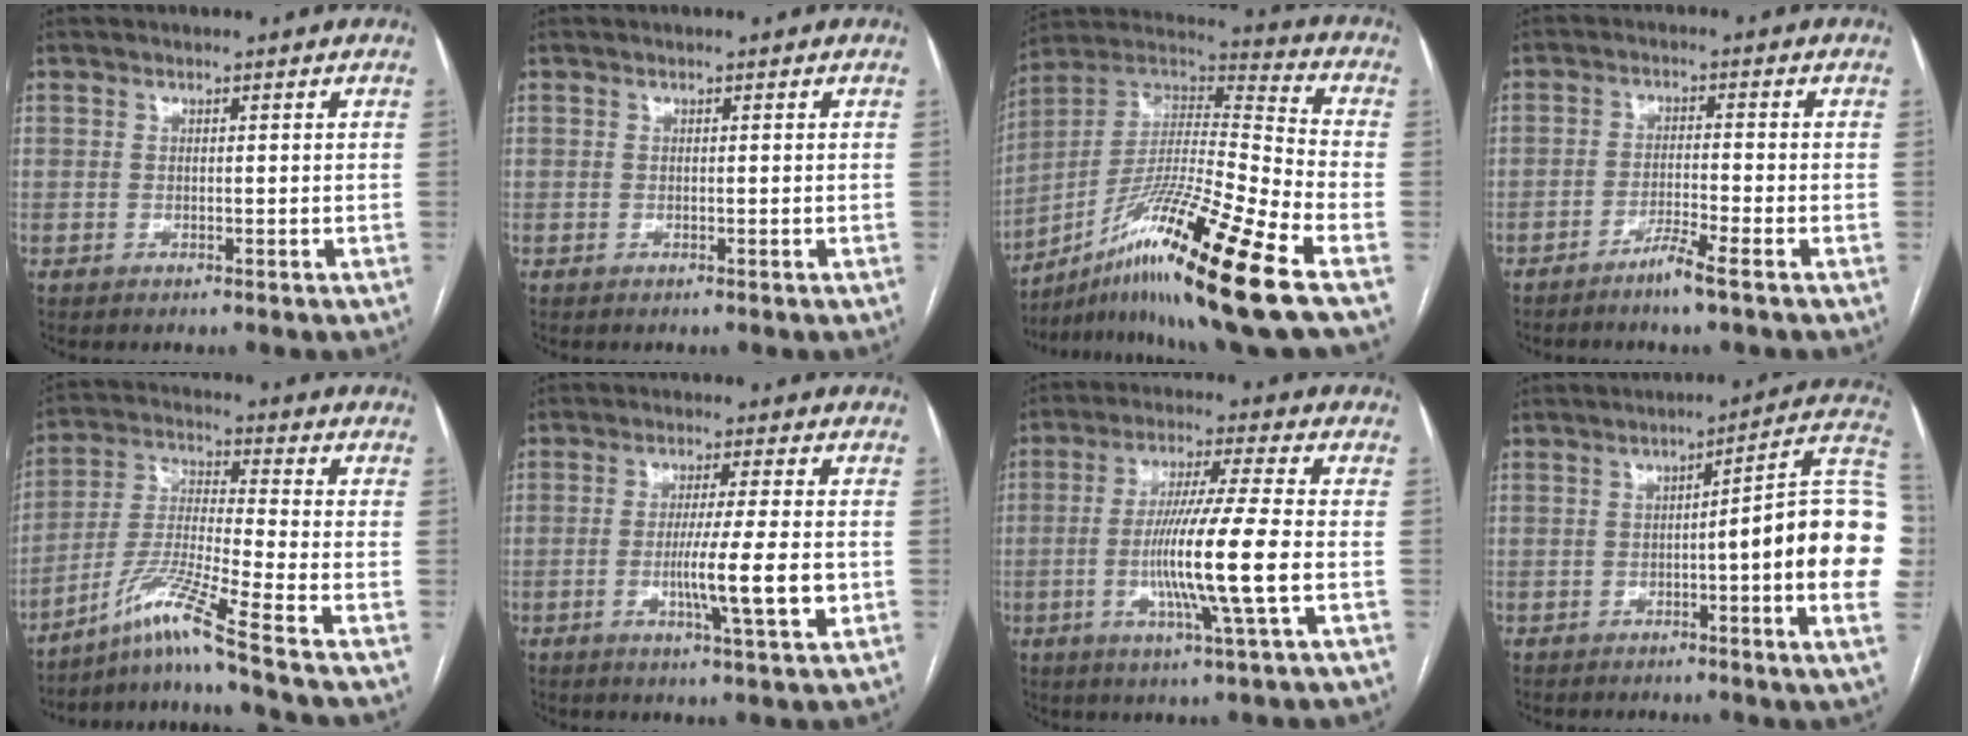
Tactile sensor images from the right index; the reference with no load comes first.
{"total": 0.0}
{"total": 23.2, "force": [-13.2, -0.8, 19.1], "torque": [-0.331, -0.020, -0.235]}
{"total": 3.8, "force": [-2.8, -0.6, 2.5], "torque": [-0.048, -0.006, -0.056]}
{"total": 10.9, "force": [-7.9, -3.0, 7.0], "torque": [-0.150, -0.016, -0.145]}
{"total": 8.8, "force": [-1.8, -0.5, 8.6], "torque": [-0.144, -0.019, -0.033]}
{"total": 12.7, "force": [-2.5, -1.1, 12.4], "torque": [-0.236, -0.013, -0.052]}
{"total": 17.7, "force": [-1.2, 0.8, 17.6], "torque": [-0.159, 0.026, -0.019]}